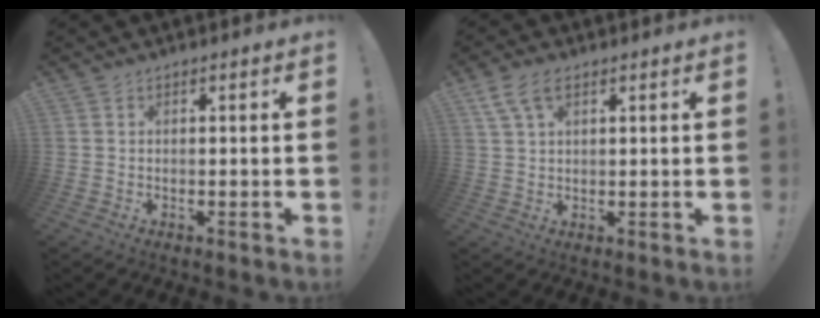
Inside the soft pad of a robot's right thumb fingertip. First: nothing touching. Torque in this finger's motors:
{"motor_torque": [0.01, 0.01, 0.15, 0.16, 0.00]}